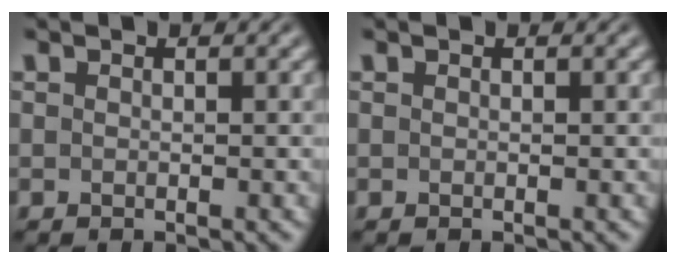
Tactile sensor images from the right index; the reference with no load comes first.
{"total": 0.0}